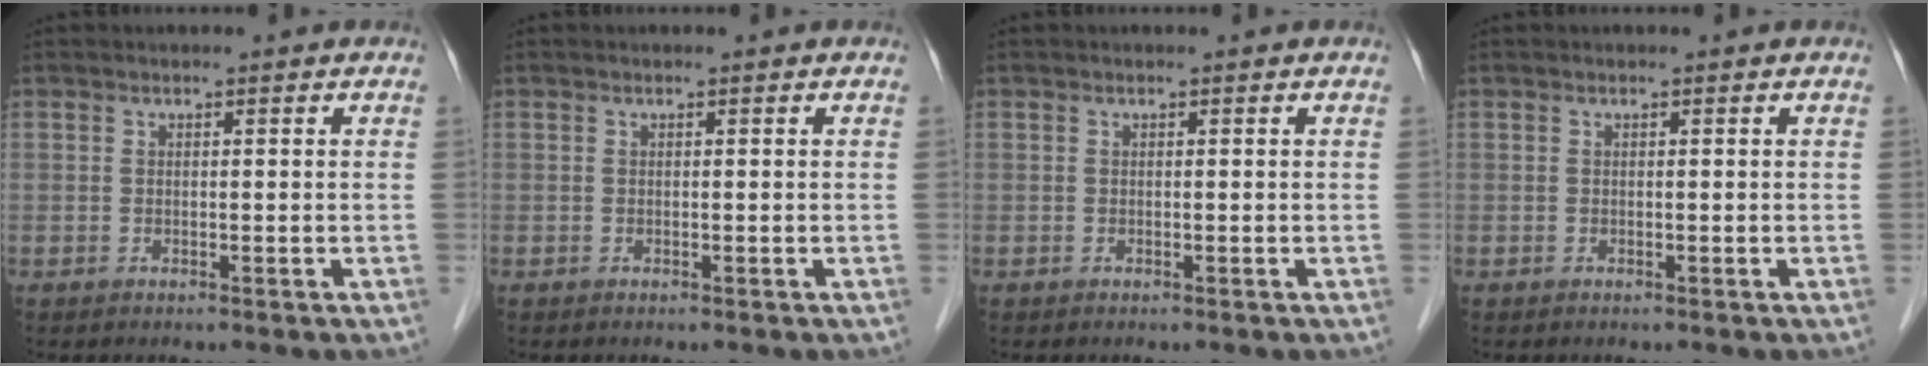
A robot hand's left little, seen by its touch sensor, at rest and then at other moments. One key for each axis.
{"total": 0.0}
{"total": 0.0}
{"total": 0.0}